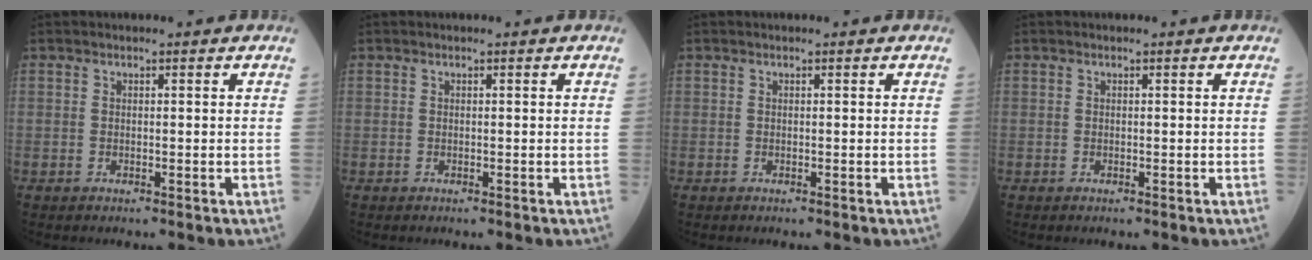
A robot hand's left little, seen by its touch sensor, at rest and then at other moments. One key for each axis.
{"total": 0.0}
{"total": 0.0}
{"total": 0.0}